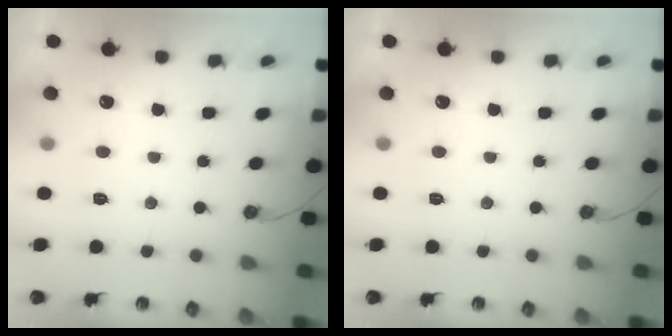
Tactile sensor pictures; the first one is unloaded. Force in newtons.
{"total": 0.0}